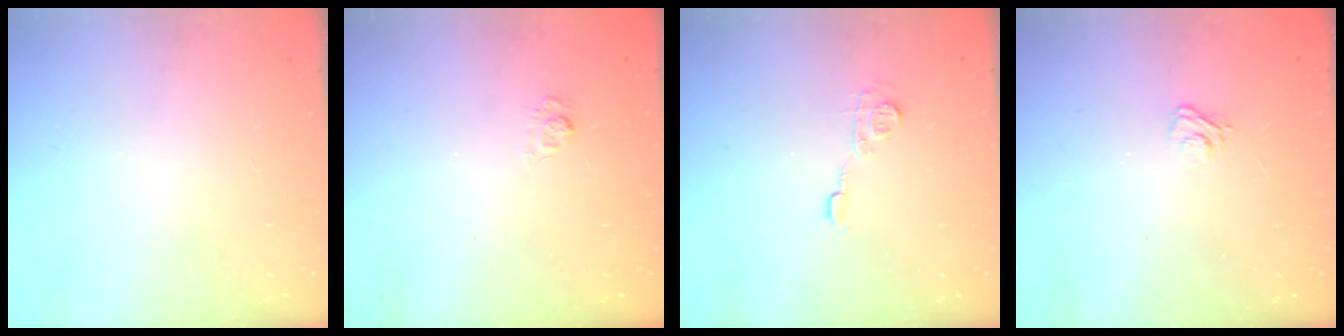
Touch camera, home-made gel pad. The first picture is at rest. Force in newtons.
{"total": 2.7, "press": 2.3, "slide": 1.5}
{"total": 6.2, "press": 6.2, "slide": 0.2}
{"total": 2.9, "press": 2.6, "slide": 1.2}